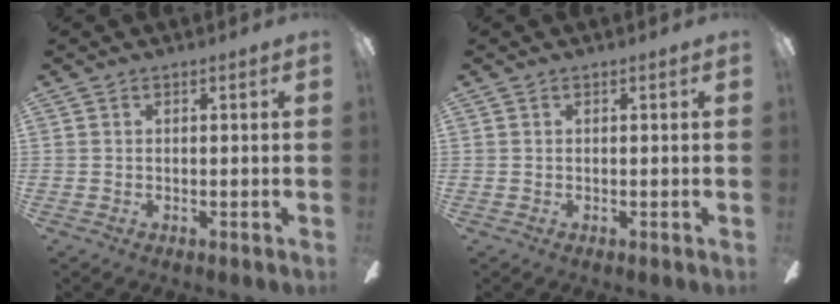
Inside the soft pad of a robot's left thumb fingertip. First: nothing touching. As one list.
[{"total": 0.0}]